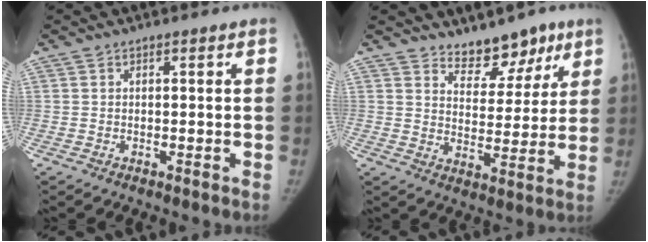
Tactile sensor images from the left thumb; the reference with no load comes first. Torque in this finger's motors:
{"motor_torque": [0.01, 0.04, -0.06, 0.07, 0.00]}